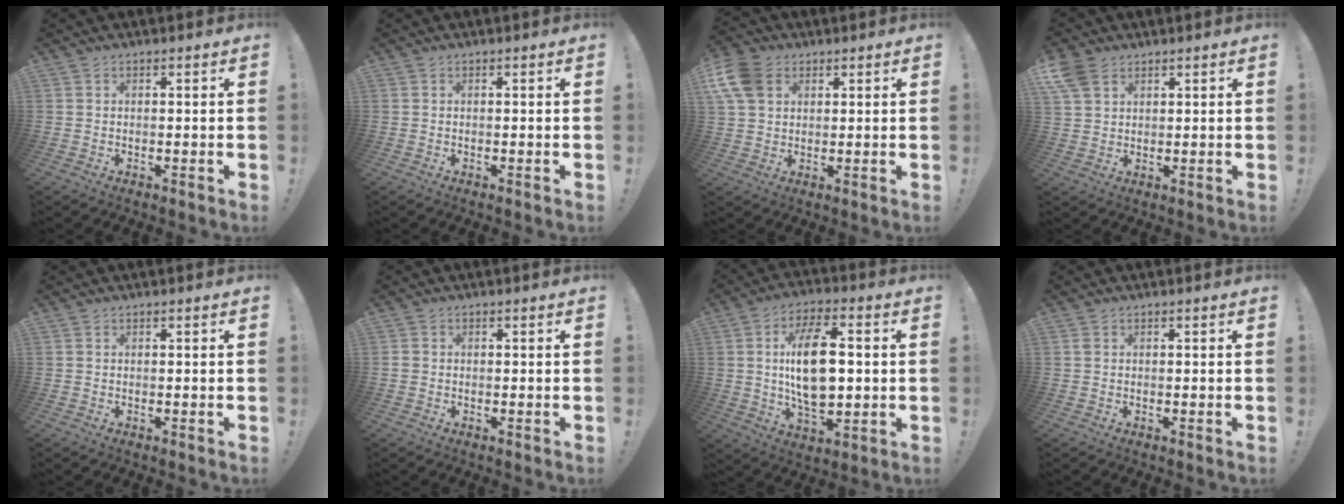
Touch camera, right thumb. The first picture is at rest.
{"total": 0.0}
{"total": 10.2, "force": [3.9, 7.4, 5.8], "torque": [-0.115, -0.010, 0.077]}
{"total": 6.3, "force": [3.6, 4.0, 3.2], "torque": [-0.063, -0.012, 0.072]}
{"total": 0.0}
{"total": 0.9, "force": [-0.3, 0.8, 0.4], "torque": [-0.005, 0.003, -0.005]}
{"total": 17.2, "force": [1.1, 9.0, 14.6], "torque": [-0.260, -0.001, 0.013]}
{"total": 0.7, "force": [0.2, 0.6, 0.3], "torque": [-0.010, 0.005, 0.004]}